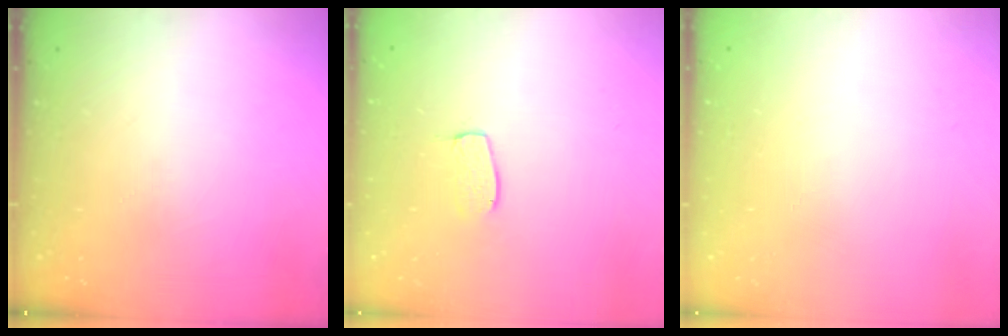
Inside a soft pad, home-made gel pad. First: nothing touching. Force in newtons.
{"total": 5.7, "press": 5.7, "slide": 0.4}
{"total": 0.0}